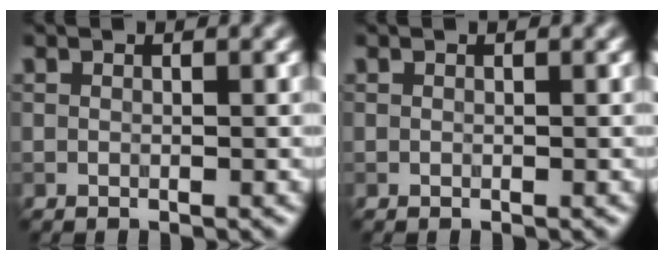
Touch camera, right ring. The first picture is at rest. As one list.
[{"total": 0.0}]